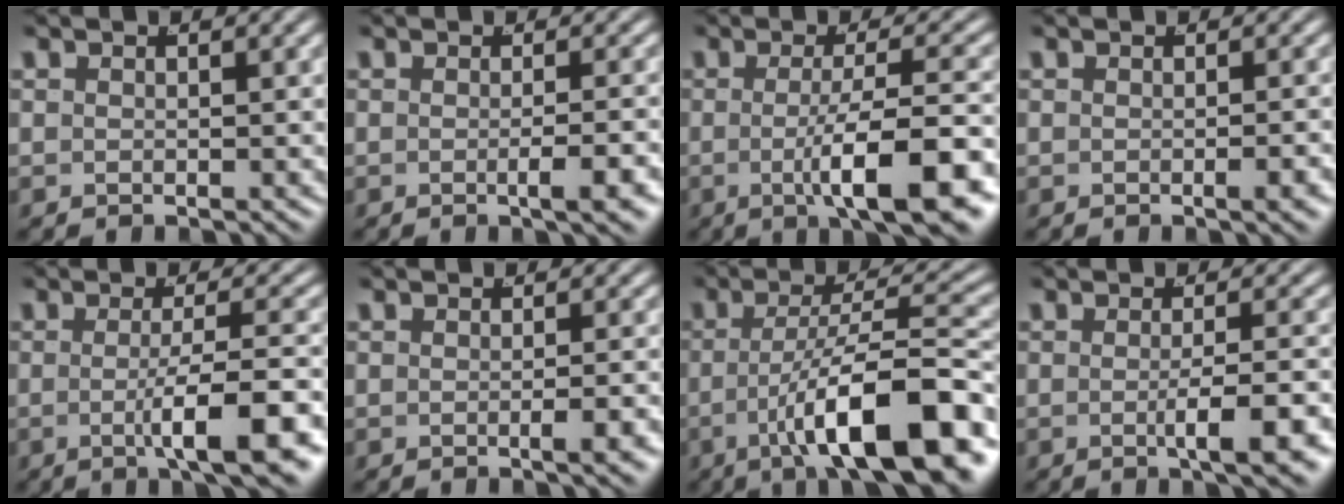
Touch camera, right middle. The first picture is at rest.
{"total": 2.1, "force": [-1.0, -0.4, 1.8], "torque": [-0.019, 0.006, -0.020]}
{"total": 7.3, "force": [-2.6, 1.0, 6.7], "torque": [-0.095, -0.009, -0.033]}
{"total": 0.9, "force": [-0.5, -0.3, 0.7], "torque": [-0.005, 0.008, -0.012]}
{"total": 5.9, "force": [-2.2, 0.3, 5.4], "torque": [-0.078, -0.007, -0.030]}
{"total": 1.5, "force": [-0.8, -0.4, 1.2], "torque": [-0.012, 0.007, -0.016]}
{"total": 10.4, "force": [-4.4, 2.2, 9.1], "torque": [-0.130, -0.007, -0.057]}
{"total": 3.8, "force": [-1.7, -0.1, 3.4], "torque": [-0.045, 0.000, -0.027]}